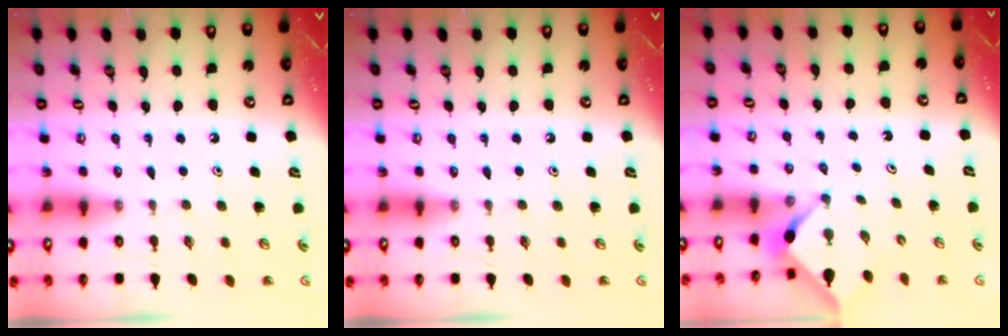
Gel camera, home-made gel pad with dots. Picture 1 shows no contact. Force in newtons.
{"total": 0.0}
{"total": 3.0, "press": 2.9, "slide": 0.3}